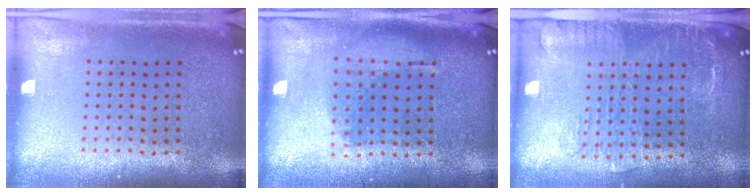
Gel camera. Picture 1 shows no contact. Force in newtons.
{"total": 1.0, "press": 0.9, "slide": 0.3}
{"total": 2.0, "press": 1.6, "slide": 1.2}